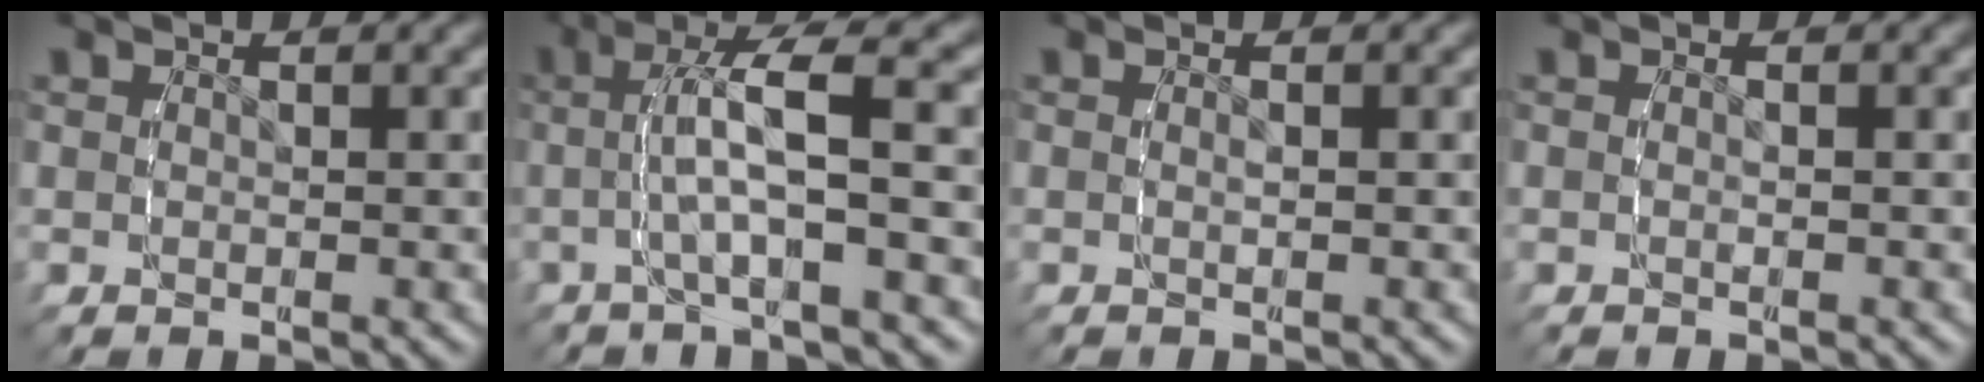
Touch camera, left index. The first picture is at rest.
{"total": 4.5, "force": [-0.6, 0.8, 4.4], "torque": [-0.086, 0.015, -0.019]}
{"total": 0.6, "force": [-0.4, 0.0, 0.4], "torque": [-0.010, -0.003, -0.010]}
{"total": 0.6, "force": [-0.6, 0.1, 0.2], "torque": [-0.007, -0.001, -0.013]}